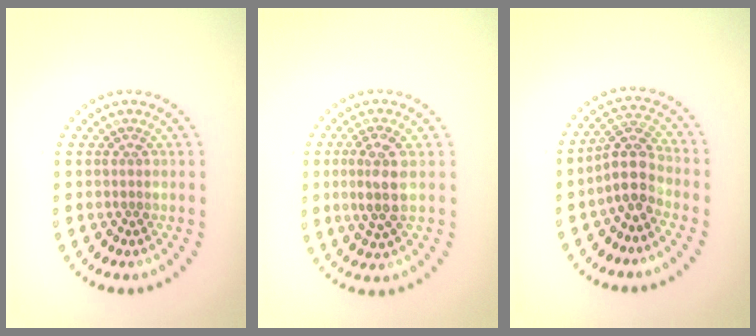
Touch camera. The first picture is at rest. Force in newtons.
{"total": 3.1, "press": 2.9, "slide": 1.2}
{"total": 3.6, "press": 2.9, "slide": 2.2}